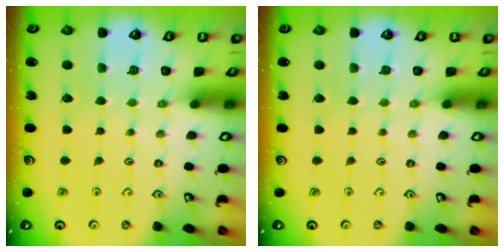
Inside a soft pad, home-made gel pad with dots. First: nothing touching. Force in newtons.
{"total": 0.0}